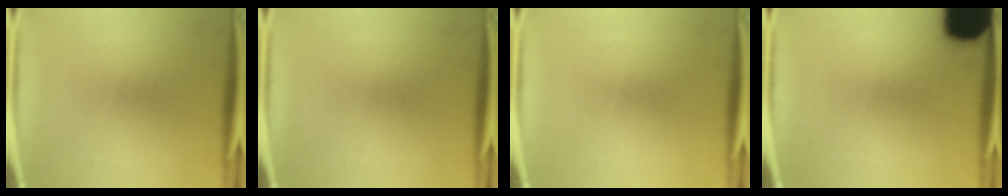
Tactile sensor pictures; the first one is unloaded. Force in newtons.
{"total": 0.0}
{"total": 0.0}
{"total": 17.6}